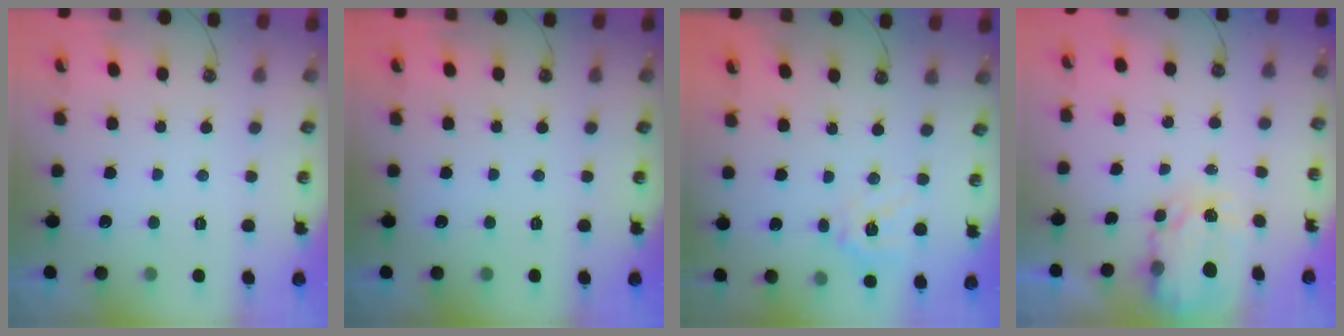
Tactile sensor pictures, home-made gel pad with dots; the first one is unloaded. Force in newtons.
{"total": 0.0}
{"total": 12.7, "press": 12.6, "slide": 2.0}
{"total": 3.9, "press": 3.9, "slide": 0.0}